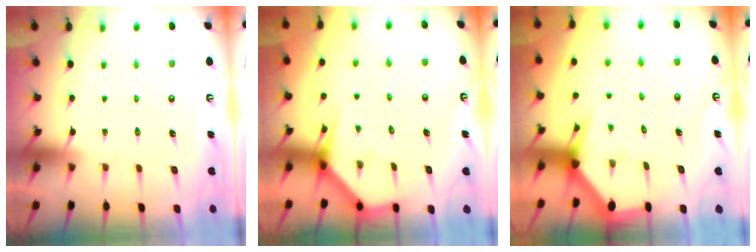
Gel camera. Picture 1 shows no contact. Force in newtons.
{"total": 3.7, "press": 3.7, "slide": 0.2}
{"total": 3.0, "press": 3.0, "slide": 0.0}